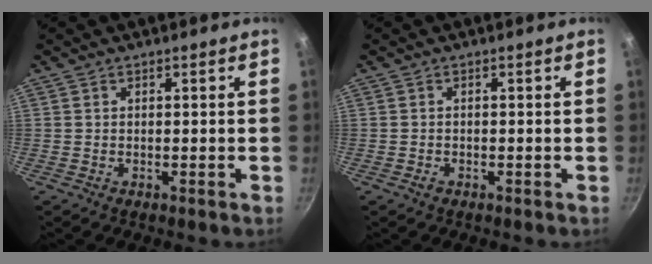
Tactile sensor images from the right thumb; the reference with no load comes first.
{"total": 0.9, "force": [-0.6, 0.5, 0.4], "torque": [-0.011, 0.003, -0.011]}